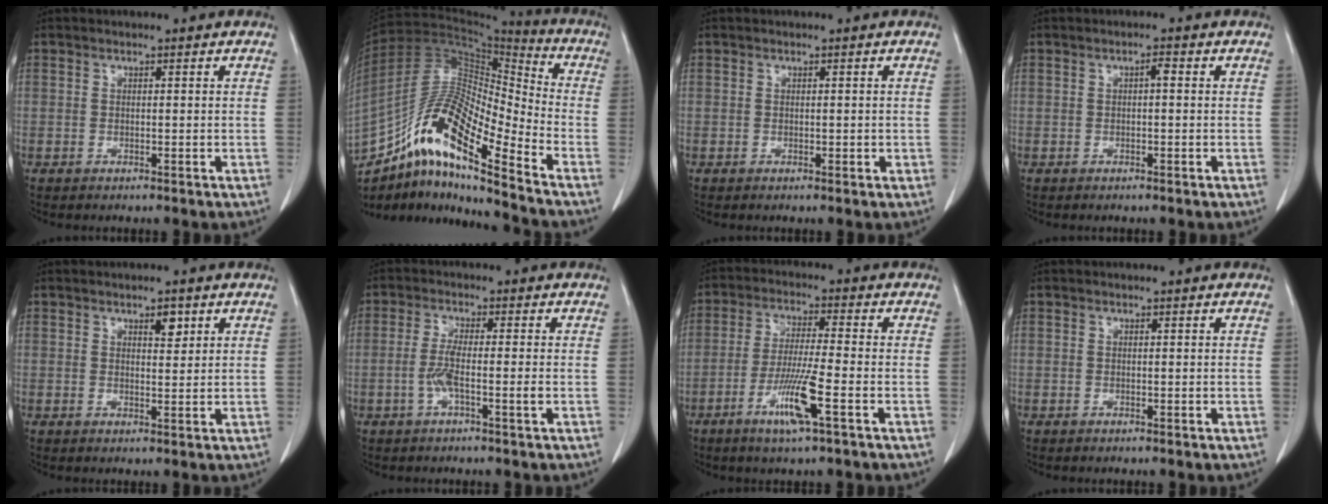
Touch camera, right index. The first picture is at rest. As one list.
[{"total": 18.3, "force": [-12.3, 2.7, 13.3], "torque": [-0.258, 0.016, -0.219]}, {"total": 0.8, "force": [0.0, 0.5, 0.6], "torque": [-0.007, -0.001, 0.001]}, {"total": 1.1, "force": [0.1, 0.2, 1.0], "torque": [-0.016, 0.004, 0.000]}, {"total": 2.3, "force": [1.3, 0.9, 1.7], "torque": [-0.024, -0.005, 0.021]}, {"total": 4.1, "force": [-1.2, -0.1, 3.9], "torque": [-0.080, -0.002, -0.025]}, {"total": 8.4, "force": [-3.7, -0.2, 7.5], "torque": [-0.148, -0.014, -0.072]}, {"total": 0.0}]